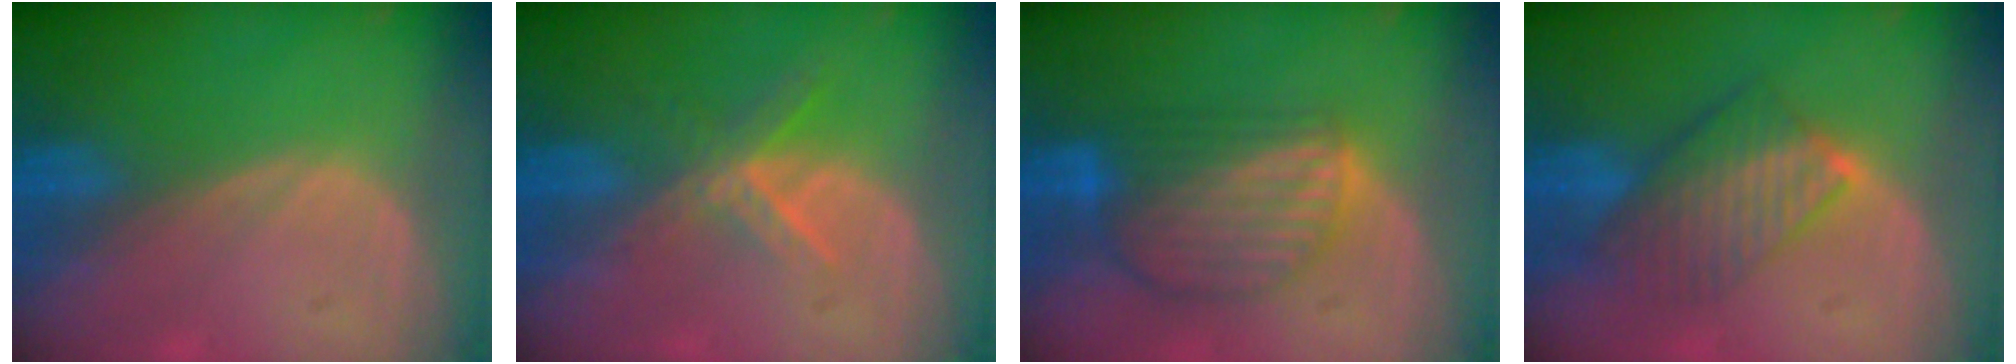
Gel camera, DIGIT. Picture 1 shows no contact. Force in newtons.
{"total": 5.6, "press": 4.9, "slide": 2.8}
{"total": 8.6, "press": 7.5, "slide": 4.1}
{"total": 7.1, "press": 7.0, "slide": 1.5}